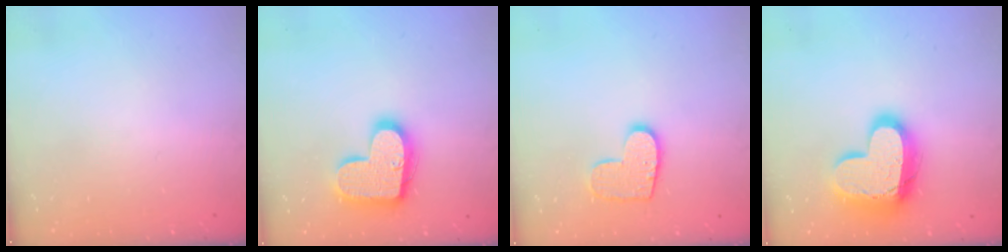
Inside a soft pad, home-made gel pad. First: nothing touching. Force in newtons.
{"total": 17.1, "press": 17.1, "slide": 1.0}
{"total": 10.2, "press": 10.1, "slide": 0.5}
{"total": 17.1, "press": 17.0, "slide": 1.6}